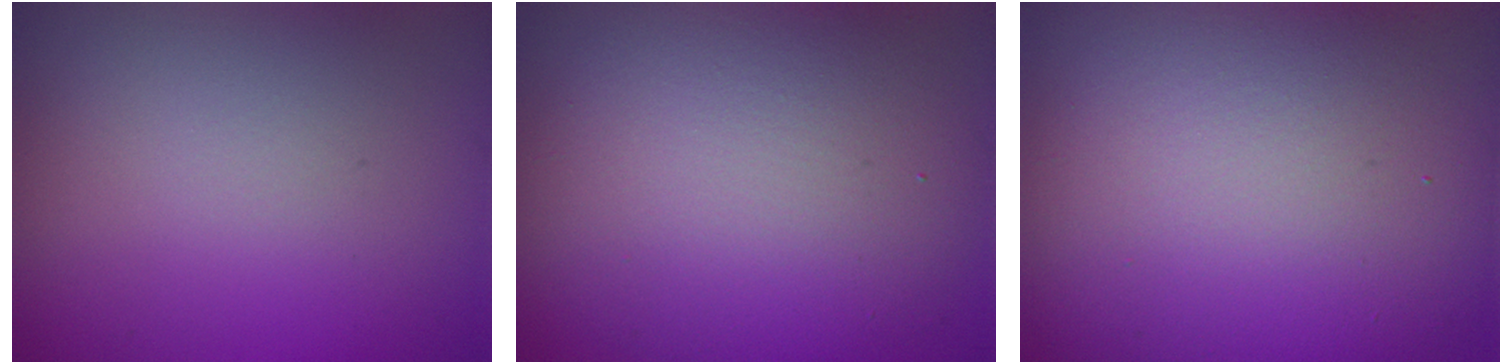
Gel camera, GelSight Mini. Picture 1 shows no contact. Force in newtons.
{"total": 9.9, "press": 9.9, "slide": 0.4}
{"total": 16.0, "press": 16.0, "slide": 1.3}